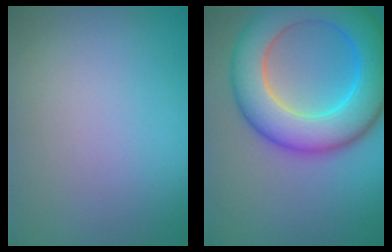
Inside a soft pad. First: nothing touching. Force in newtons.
{"total": 10.6, "press": 10.6, "slide": 0.2}